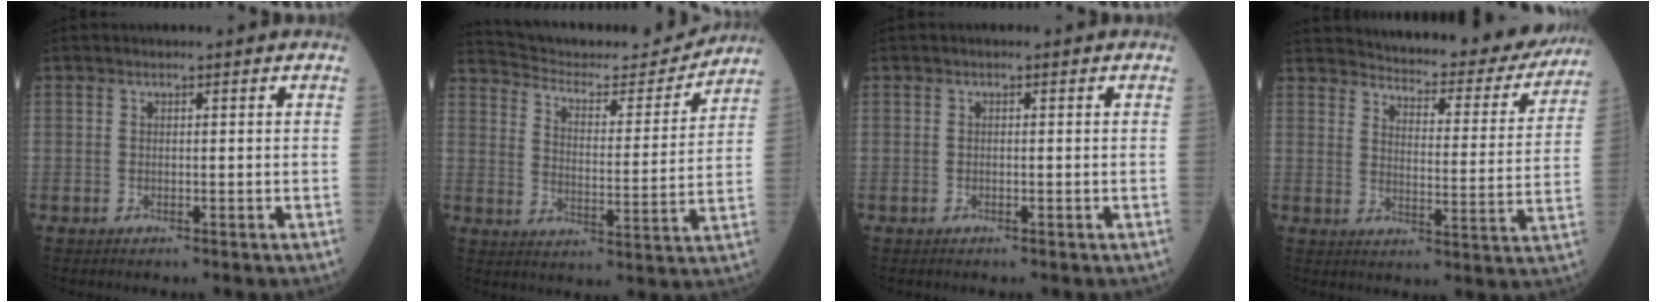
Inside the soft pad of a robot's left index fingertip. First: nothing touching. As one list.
[{"total": 15.9, "force": [15.5, 1.3, 3.1], "torque": [-0.056, -0.027, 0.226]}, {"total": 0.0}, {"total": 21.7, "force": [20.3, 4.4, 6.2], "torque": [-0.066, -0.062, 0.234]}]